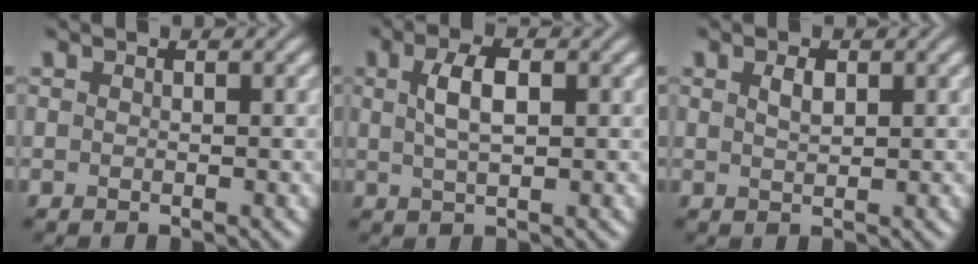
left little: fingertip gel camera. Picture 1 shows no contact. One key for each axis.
{"total": 3.4, "fx": 0.8, "fy": 1.4, "fz": 3.0, "tx": -0.063, "ty": 0.005, "tz": 0.016}
{"total": 1.5, "fx": 0.7, "fy": 0.7, "fz": 1.2, "tx": -0.025, "ty": 0.001, "tz": 0.016}